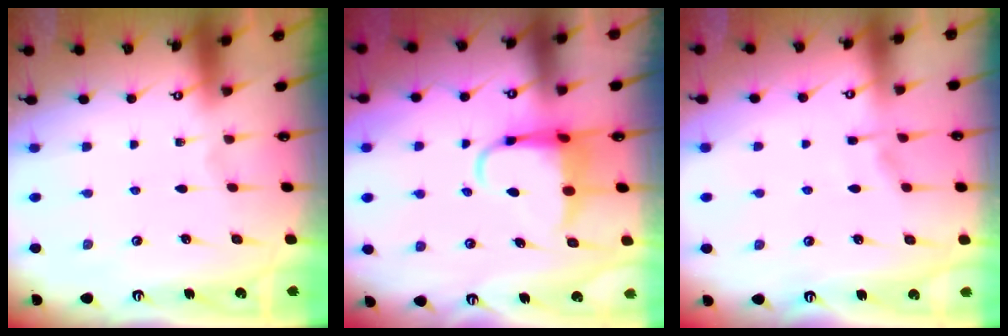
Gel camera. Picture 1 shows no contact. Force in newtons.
{"total": 6.7, "press": 6.6, "slide": 1.1}
{"total": 2.6, "press": 2.5, "slide": 0.6}